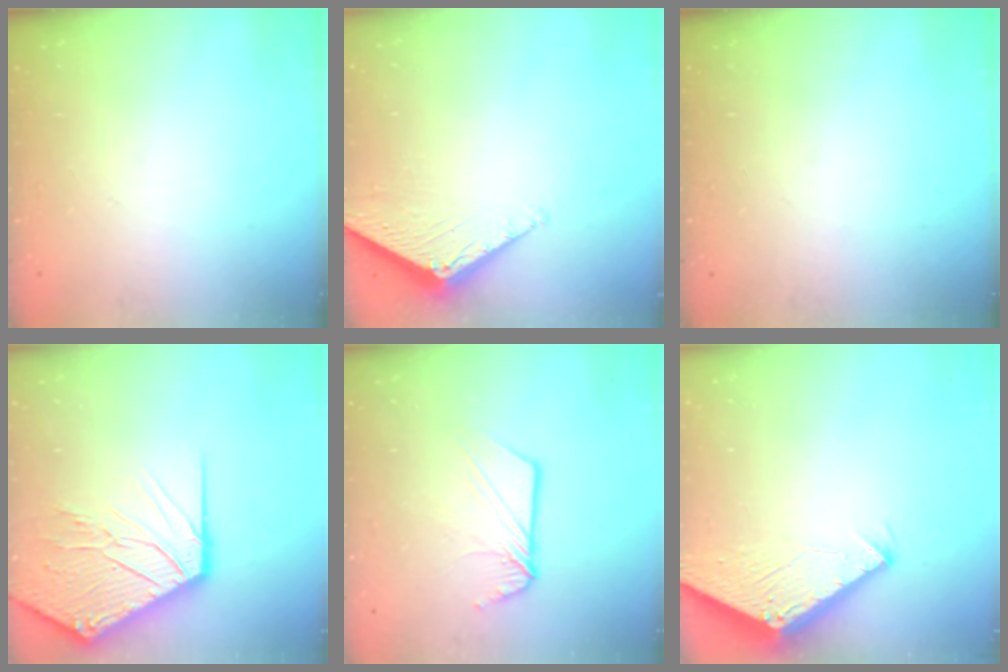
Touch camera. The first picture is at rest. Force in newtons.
{"total": 2.8, "press": 2.8, "slide": 0.3}
{"total": 0.0}
{"total": 18.3, "press": 18.2, "slide": 2.4}
{"total": 8.3, "press": 8.3, "slide": 0.3}
{"total": 2.8, "press": 2.8, "slide": 0.2}